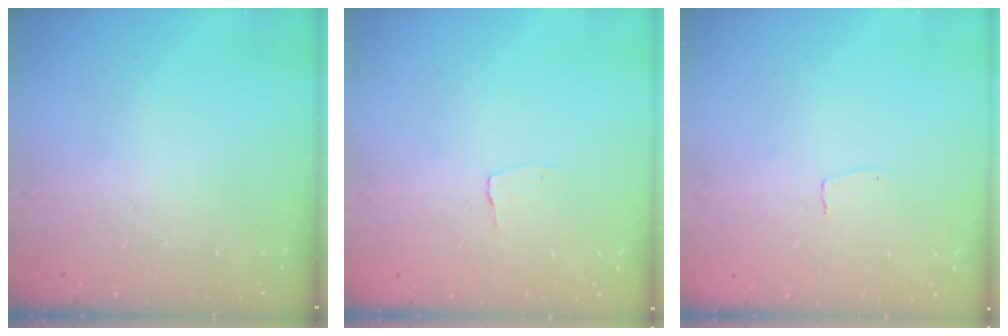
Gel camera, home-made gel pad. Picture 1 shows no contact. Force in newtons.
{"total": 2.6, "press": 2.6, "slide": 0.2}
{"total": 3.0, "press": 3.0, "slide": 0.2}